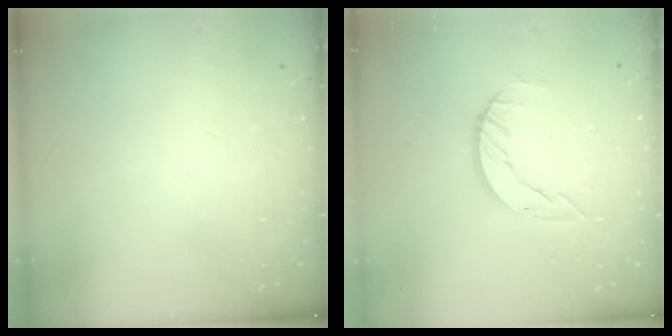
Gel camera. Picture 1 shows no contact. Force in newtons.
{"total": 5.2, "press": 5.2, "slide": 0.5}